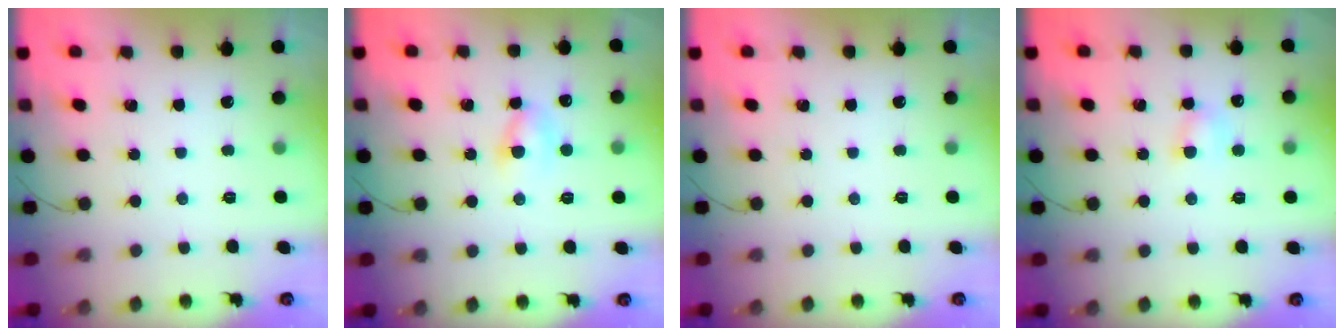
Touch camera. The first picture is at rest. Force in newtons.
{"total": 3.3, "press": 3.0, "slide": 1.3}
{"total": 0.0}
{"total": 4.6, "press": 4.4, "slide": 1.3}